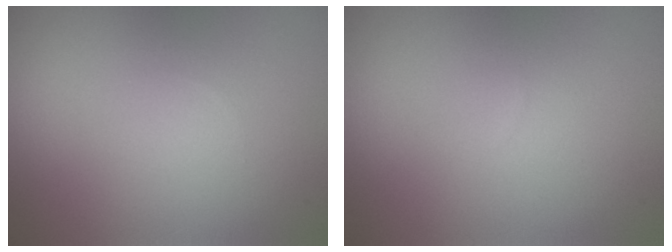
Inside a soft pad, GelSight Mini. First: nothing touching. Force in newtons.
{"total": 0.0}